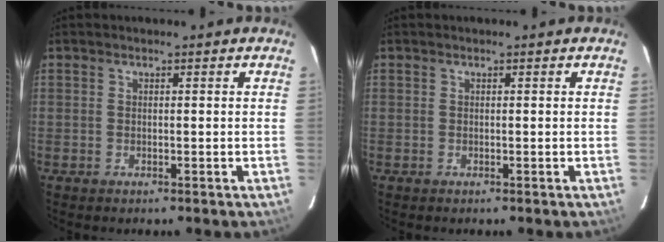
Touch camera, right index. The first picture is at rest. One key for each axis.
{"total": 0.0}